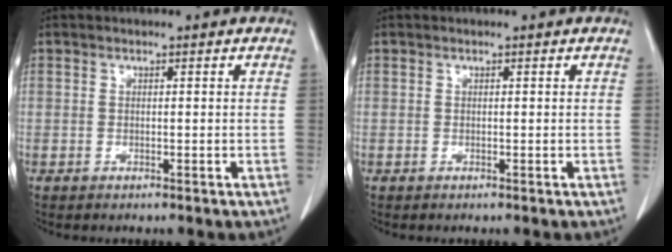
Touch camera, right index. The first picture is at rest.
{"total": 0.0}